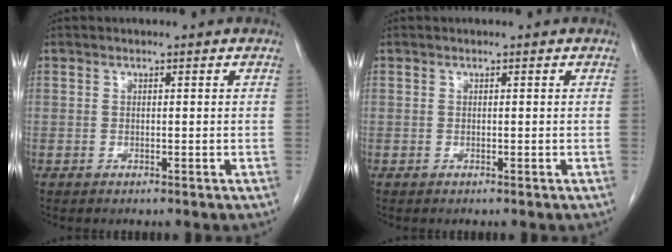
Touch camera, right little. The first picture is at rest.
{"total": 0.0}